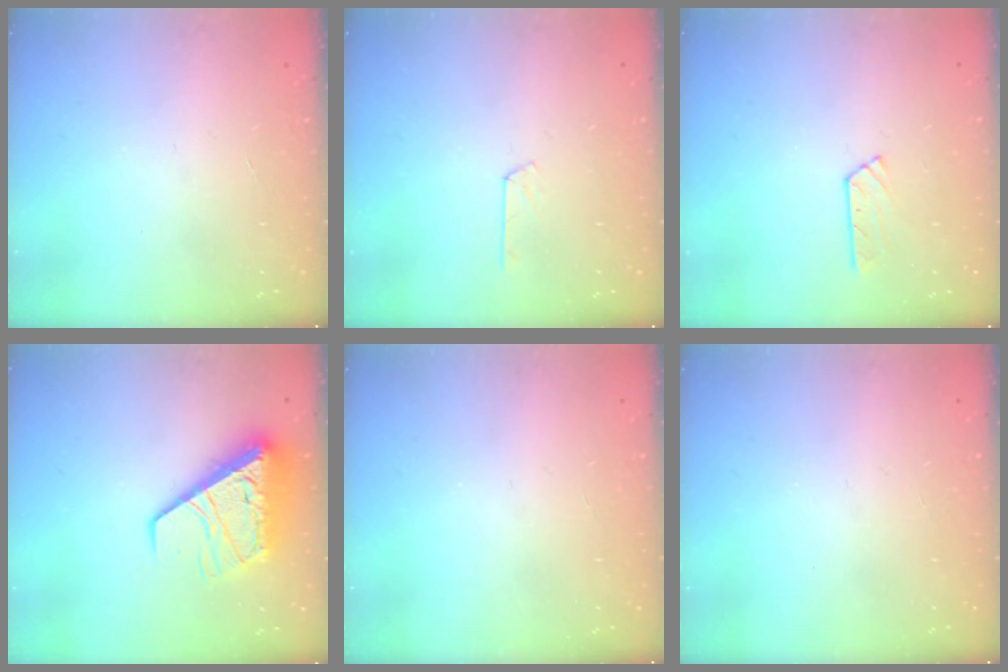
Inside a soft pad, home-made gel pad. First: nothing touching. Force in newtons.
{"total": 2.9, "press": 2.9, "slide": 0.3}
{"total": 3.6, "press": 3.6, "slide": 0.5}
{"total": 13.3, "press": 13.2, "slide": 1.2}
{"total": 0.0}
{"total": 0.0}